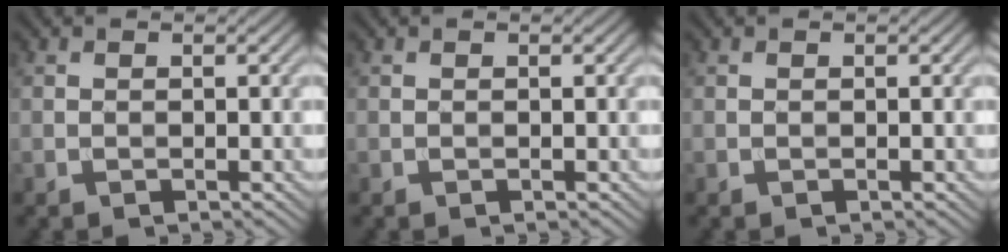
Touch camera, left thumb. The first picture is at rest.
{"total": 0.0}
{"total": 0.0}